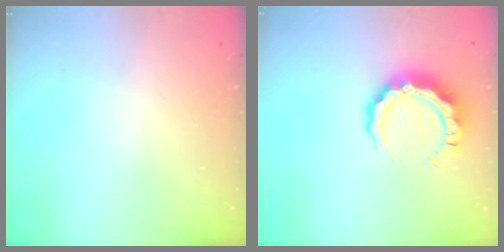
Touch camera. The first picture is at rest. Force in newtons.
{"total": 10.4, "press": 10.3, "slide": 1.2}